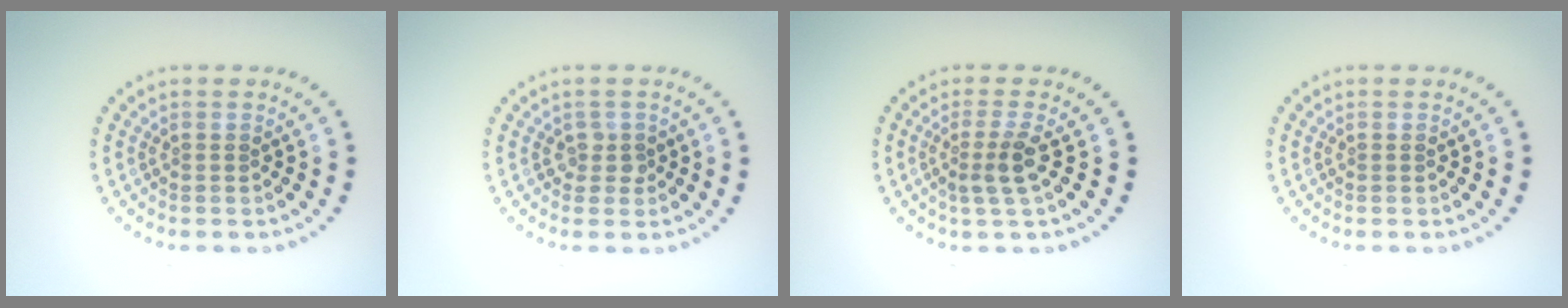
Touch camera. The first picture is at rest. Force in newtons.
{"total": 1.2, "press": 1.1, "slide": 0.5}
{"total": 2.4, "press": 1.8, "slide": 1.5}
{"total": 0.0}